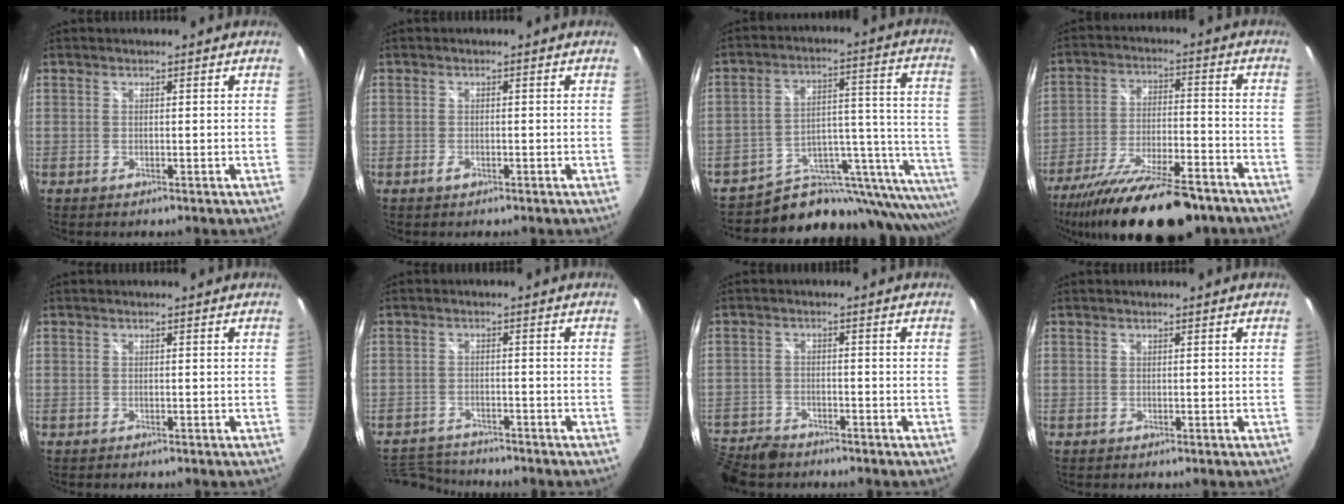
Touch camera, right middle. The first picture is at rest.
{"total": 1.1, "force": [-0.7, 0.6, 0.6], "torque": [-0.013, 0.000, -0.014]}
{"total": 22.4, "force": [-16.3, 10.4, 11.2], "torque": [-0.131, 0.025, -0.228]}
{"total": 23.8, "force": [-18.5, 6.5, 13.5], "torque": [-0.249, -0.052, -0.282]}
{"total": 0.6, "force": [-0.6, 0.2, 0.2], "torque": [-0.005, -0.002, -0.011]}
{"total": 8.3, "force": [-7.9, 2.0, 1.7], "torque": [-0.059, 0.001, -0.133]}
{"total": 10.4, "force": [-8.5, 4.8, 3.5], "torque": [-0.112, -0.009, -0.156]}
{"total": 0.0}